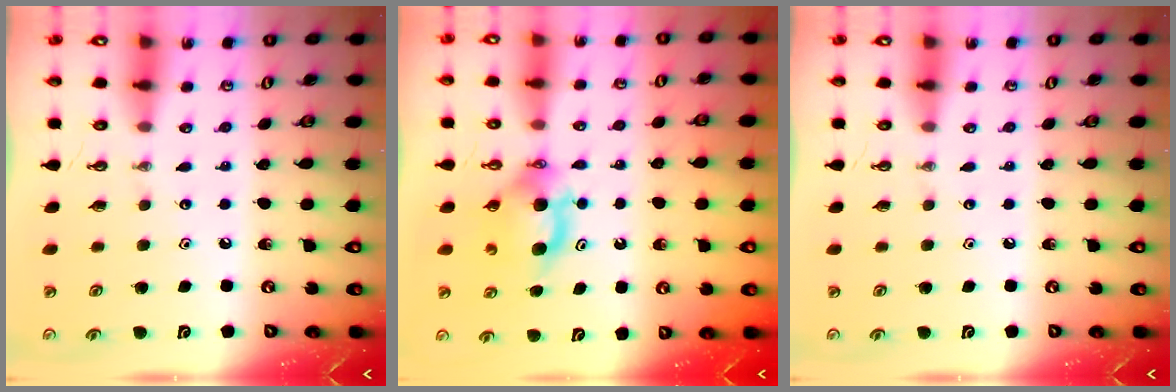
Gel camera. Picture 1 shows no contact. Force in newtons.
{"total": 7.9, "press": 4.8, "slide": 6.2}
{"total": 0.0}